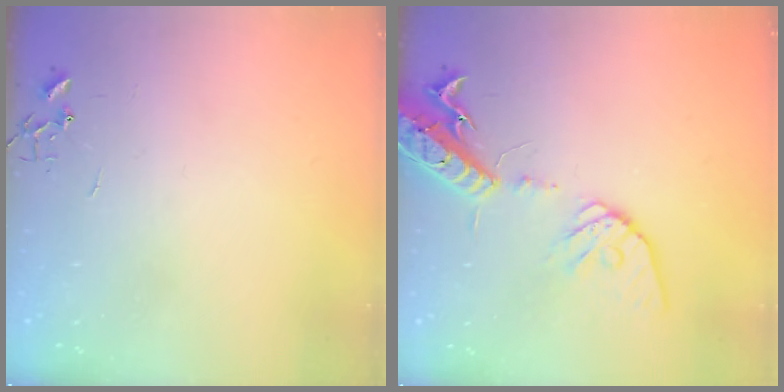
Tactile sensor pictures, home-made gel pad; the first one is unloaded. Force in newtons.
{"total": 17.5, "press": 17.1, "slide": 3.5}